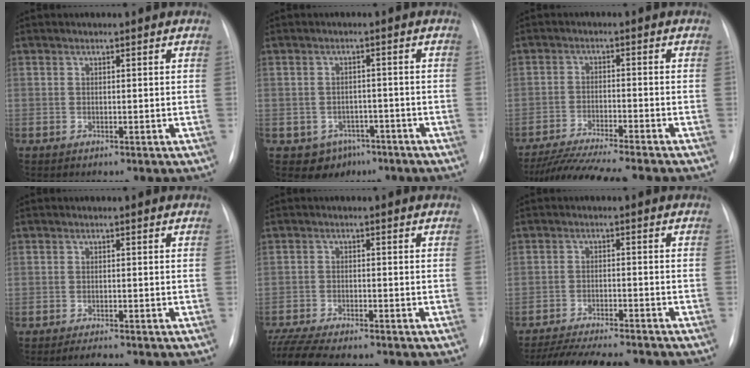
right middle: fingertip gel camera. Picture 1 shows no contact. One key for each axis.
{"total": 4.6, "fx": -2.7, "fy": 3.6, "fz": 0.8, "tx": -0.003, "ty": 0.010, "tz": -0.029}
{"total": 12.5, "fx": -11.1, "fy": -0.6, "fz": 5.8, "tx": -0.086, "ty": -0.020, "tz": -0.176}
{"total": 1.6, "fx": -1.4, "fy": 0.0, "fz": 0.7, "tx": -0.019, "ty": -0.006, "tz": -0.022}
{"total": 10.9, "fx": -9.5, "fy": 1.4, "fz": 5.0, "tx": -0.081, "ty": -0.012, "tz": -0.148}
{"total": 13.6, "fx": -12.3, "fy": 1.8, "fz": 5.7, "tx": -0.092, "ty": -0.013, "tz": -0.175}